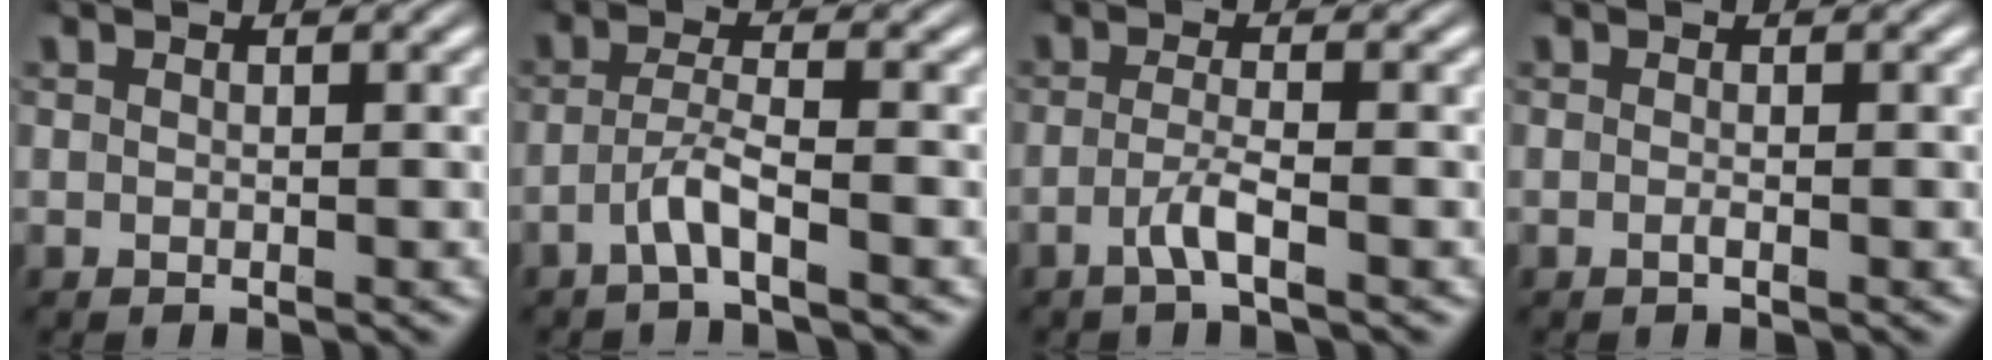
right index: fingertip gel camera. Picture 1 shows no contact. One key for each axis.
{"total": 2.8, "fx": -2.0, "fy": 0.1, "fz": 2.0, "tx": -0.041, "ty": -0.006, "tz": -0.034}
{"total": 2.3, "fx": -1.4, "fy": -0.2, "fz": 1.8, "tx": -0.040, "ty": -0.014, "tz": -0.021}
{"total": 0.5, "fx": -0.4, "fy": 0.1, "fz": 0.3, "tx": -0.008, "ty": 0.000, "tz": -0.010}